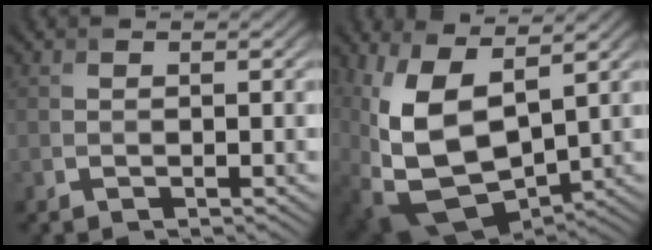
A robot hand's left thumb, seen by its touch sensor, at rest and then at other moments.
{"total": 13.4, "force": [2.4, 7.9, 10.6], "torque": [-0.257, -0.025, 0.058]}